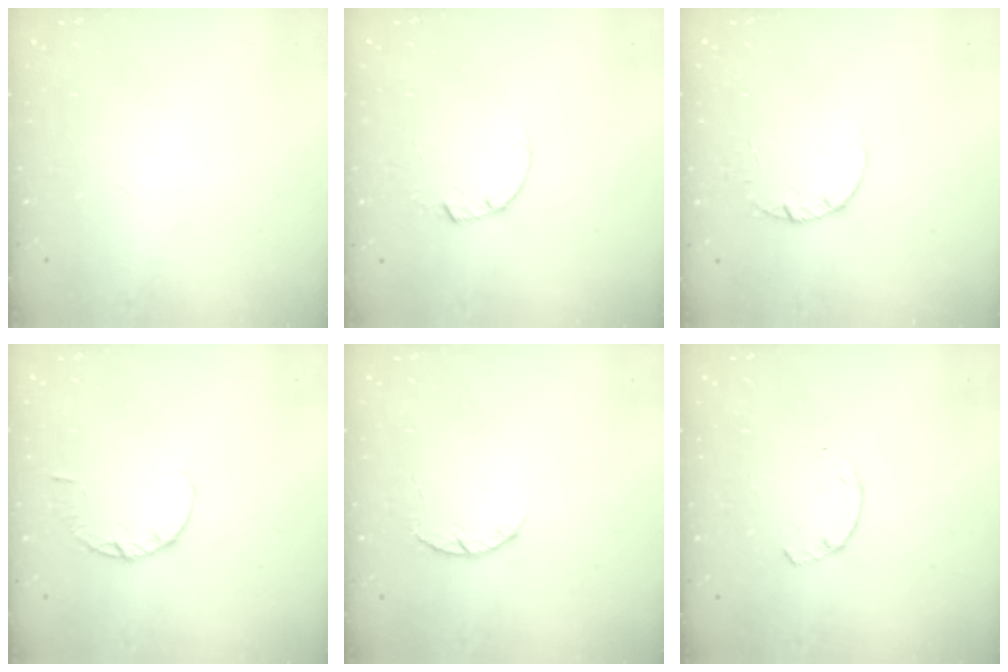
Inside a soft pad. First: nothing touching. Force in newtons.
{"total": 1.5, "press": 1.5, "slide": 0.3}
{"total": 1.8, "press": 1.8, "slide": 0.1}
{"total": 2.9, "press": 2.8, "slide": 0.4}
{"total": 3.4, "press": 3.4, "slide": 0.5}
{"total": 1.7, "press": 1.6, "slide": 0.4}